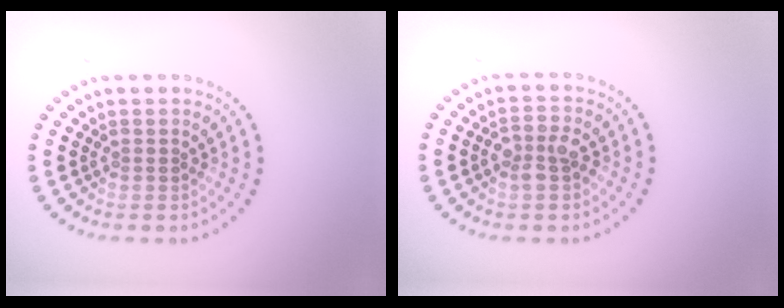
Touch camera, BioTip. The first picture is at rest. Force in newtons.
{"total": 2.4, "press": 2.4, "slide": 0.4}